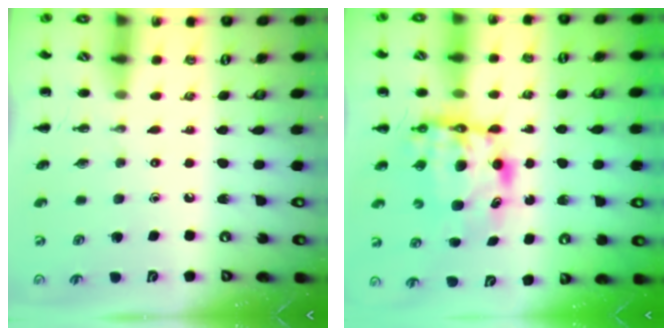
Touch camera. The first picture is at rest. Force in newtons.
{"total": 6.9, "press": 6.7, "slide": 1.6}